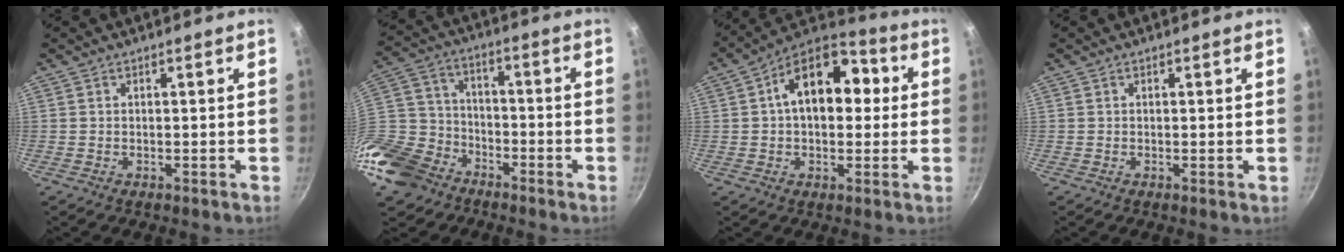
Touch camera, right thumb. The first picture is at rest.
{"total": 16.6, "force": [-10.9, 11.0, 6.0], "torque": [-0.137, 0.044, -0.212]}
{"total": 15.7, "force": [2.5, 9.7, 12.1], "torque": [-0.148, 0.034, 0.029]}
{"total": 0.6, "force": [0.0, 0.0, 0.6], "torque": [-0.010, -0.003, 0.000]}